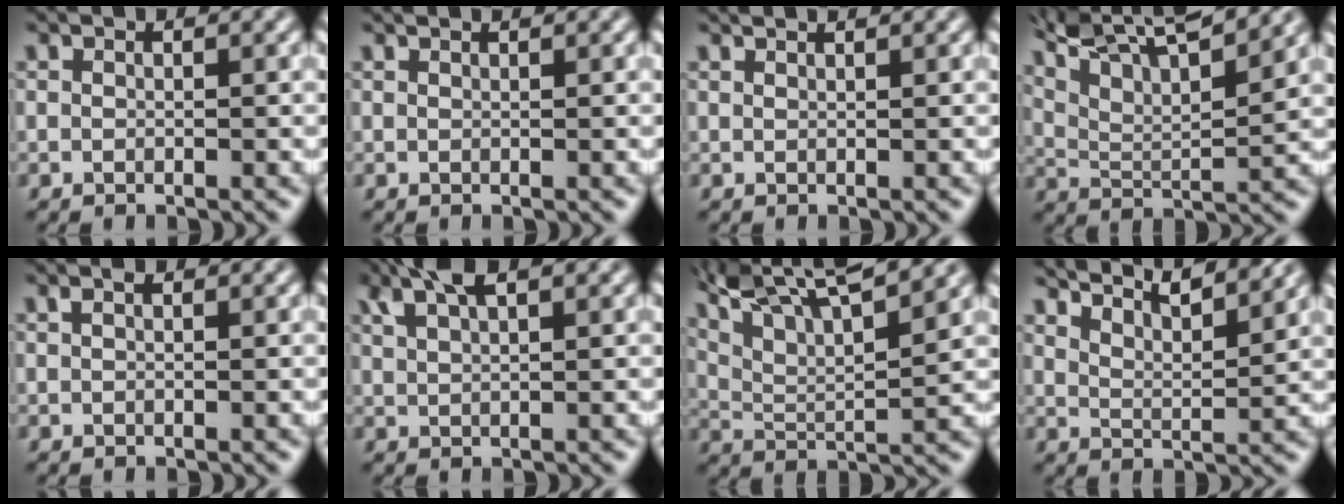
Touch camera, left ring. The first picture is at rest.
{"total": 1.2, "force": [1.0, 0.3, 0.5], "torque": [-0.002, 0.007, -0.002]}
{"total": 1.8, "force": [1.5, 0.5, 0.8], "torque": [-0.004, 0.016, 0.000]}
{"total": 10.4, "force": [7.8, 2.3, 6.5], "torque": [-0.130, 0.025, 0.116]}
{"total": 1.1, "force": [0.4, 0.6, 0.8], "torque": [-0.005, 0.002, 0.004]}
{"total": 4.4, "force": [2.6, 1.4, 3.2], "torque": [-0.057, 0.024, 0.043]}
{"total": 11.5, "force": [8.7, 2.7, 7.1], "torque": [-0.134, 0.033, 0.121]}
{"total": 7.1, "force": [6.0, 1.7, 3.5], "torque": [-0.045, 0.024, 0.063]}